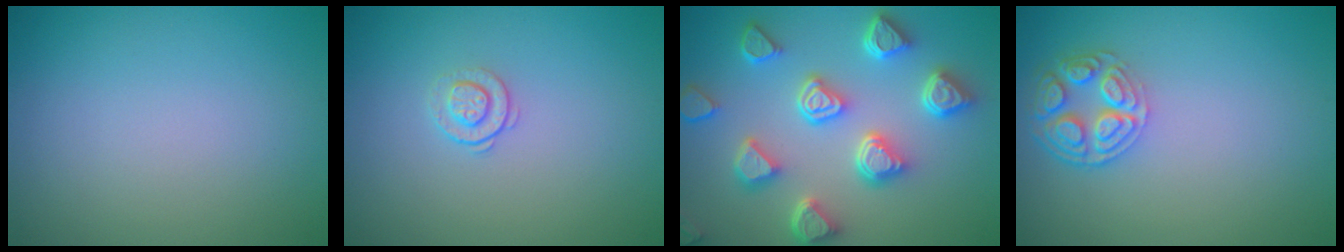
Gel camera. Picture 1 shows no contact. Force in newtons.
{"total": 1.2, "press": 0.9, "slide": 0.8}
{"total": 7.1, "press": 5.8, "slide": 4.1}
{"total": 4.3, "press": 3.4, "slide": 2.5}